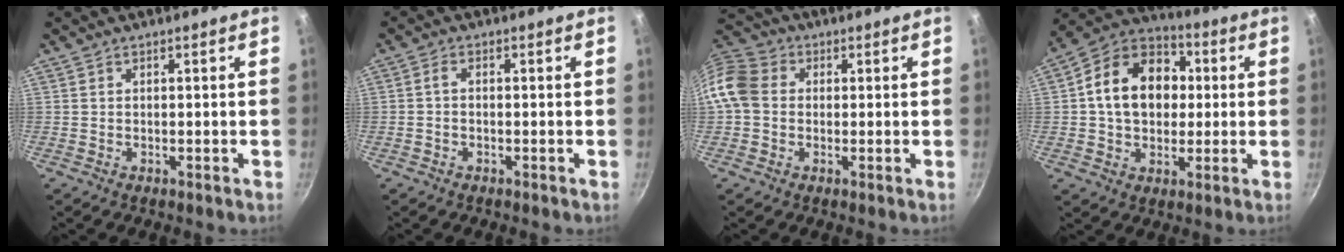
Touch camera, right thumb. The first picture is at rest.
{"total": 1.5, "force": [-0.5, 0.8, 1.2], "torque": [-0.030, 0.011, -0.012]}
{"total": 10.2, "force": [0.1, 8.5, 5.6], "torque": [-0.096, 0.021, -0.017]}
{"total": 16.3, "force": [1.8, 12.4, 10.5], "torque": [-0.144, 0.027, 0.013]}